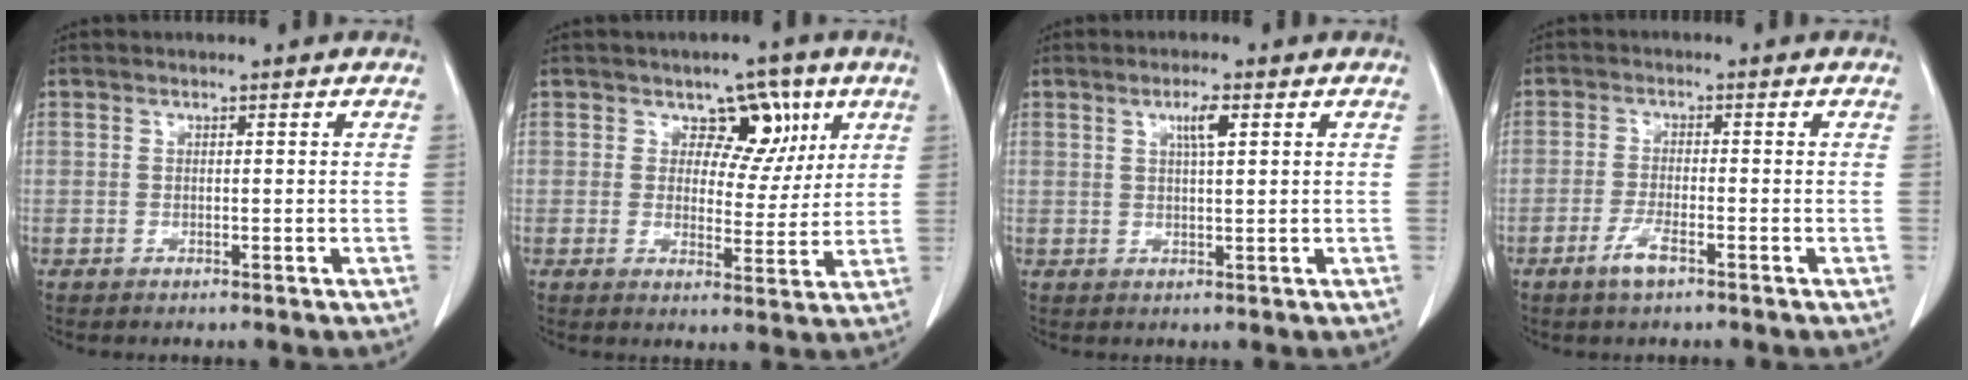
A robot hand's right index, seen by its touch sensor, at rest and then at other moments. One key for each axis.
{"total": 6.7, "fx": 3.2, "fy": 4.5, "fz": 3.9, "tx": -0.033, "ty": 0.006, "tz": 0.044}
{"total": 2.9, "fx": 1.2, "fy": 0.2, "fz": 2.6, "tx": -0.046, "ty": 0.000, "tz": 0.020}
{"total": 3.4, "fx": -2.2, "fy": 0.6, "fz": 2.6, "tx": -0.055, "ty": -0.003, "tz": -0.043}